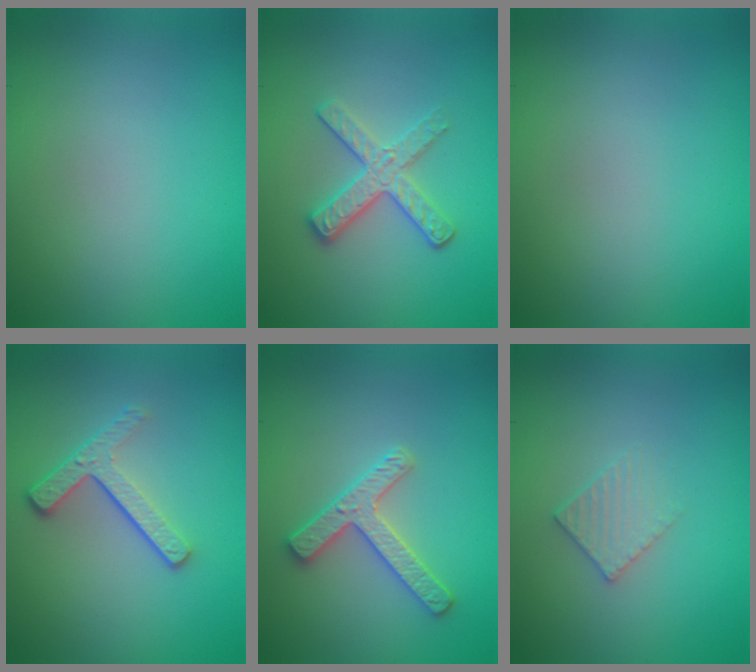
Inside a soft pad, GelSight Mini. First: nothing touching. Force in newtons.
{"total": 3.2, "press": 2.8, "slide": 1.5}
{"total": 0.0}
{"total": 3.6, "press": 2.6, "slide": 2.5}
{"total": 2.9, "press": 2.9, "slide": 0.5}
{"total": 1.9, "press": 1.9, "slide": 0.2}